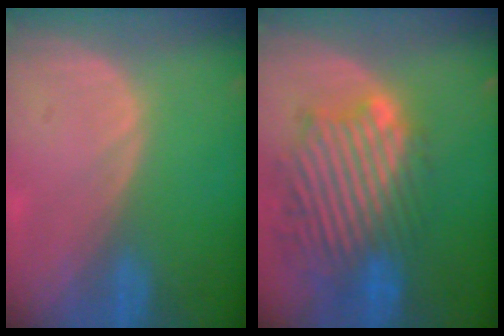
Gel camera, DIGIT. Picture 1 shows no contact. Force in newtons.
{"total": 12.3, "press": 11.0, "slide": 5.5}